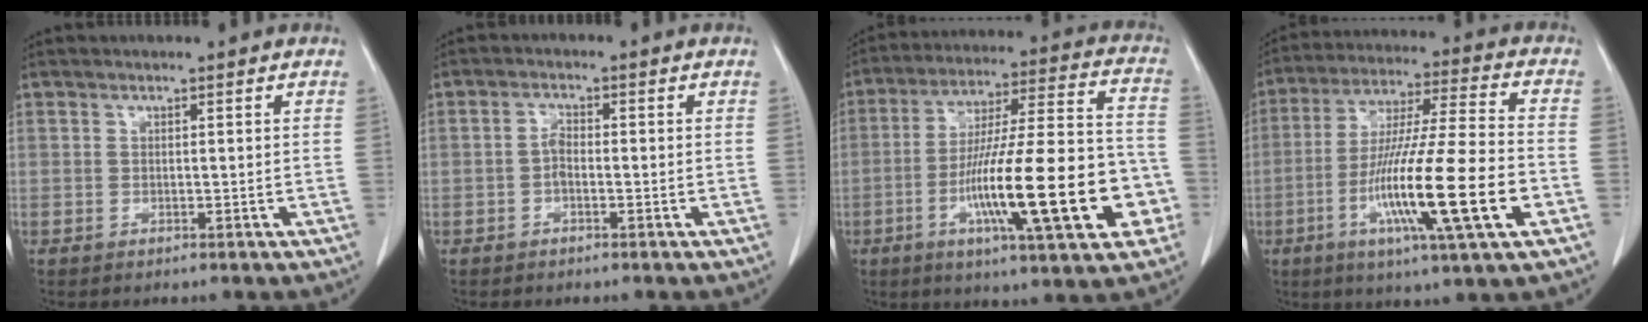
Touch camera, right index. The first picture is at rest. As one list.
[{"total": 2.4, "force": [-0.6, 1.3, 1.9], "torque": [-0.041, 0.009, -0.013]}, {"total": 24.1, "force": [-7.2, 3.6, 22.7], "torque": [-0.338, 0.006, -0.109]}, {"total": 20.6, "force": [-6.5, 0.8, 19.5], "torque": [-0.351, -0.026, -0.115]}]